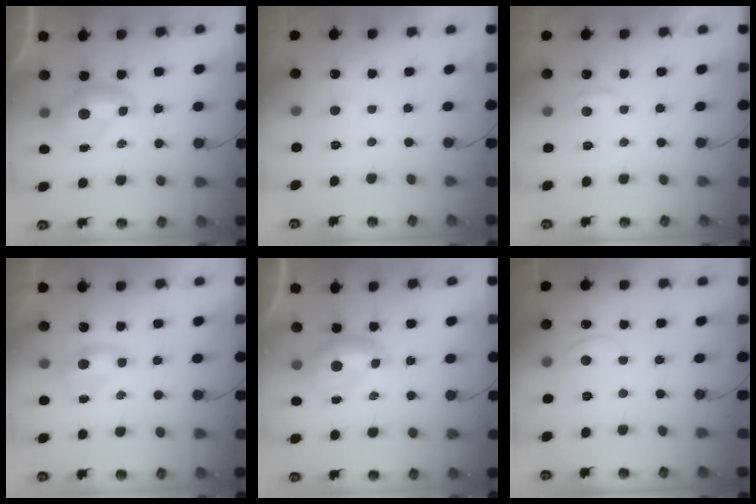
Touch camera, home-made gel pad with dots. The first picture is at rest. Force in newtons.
{"total": 2.4, "press": 2.3, "slide": 0.4}
{"total": 0.9, "press": 0.8, "slide": 0.4}
{"total": 0.7, "press": 0.5, "slide": 0.5}
{"total": 0.0}
{"total": 2.6, "press": 2.6, "slide": 0.5}